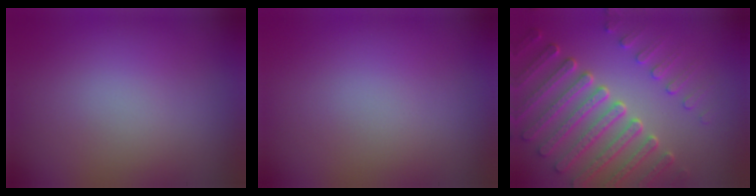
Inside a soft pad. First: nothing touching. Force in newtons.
{"total": 0.0}
{"total": 7.6, "press": 5.7, "slide": 5.0}